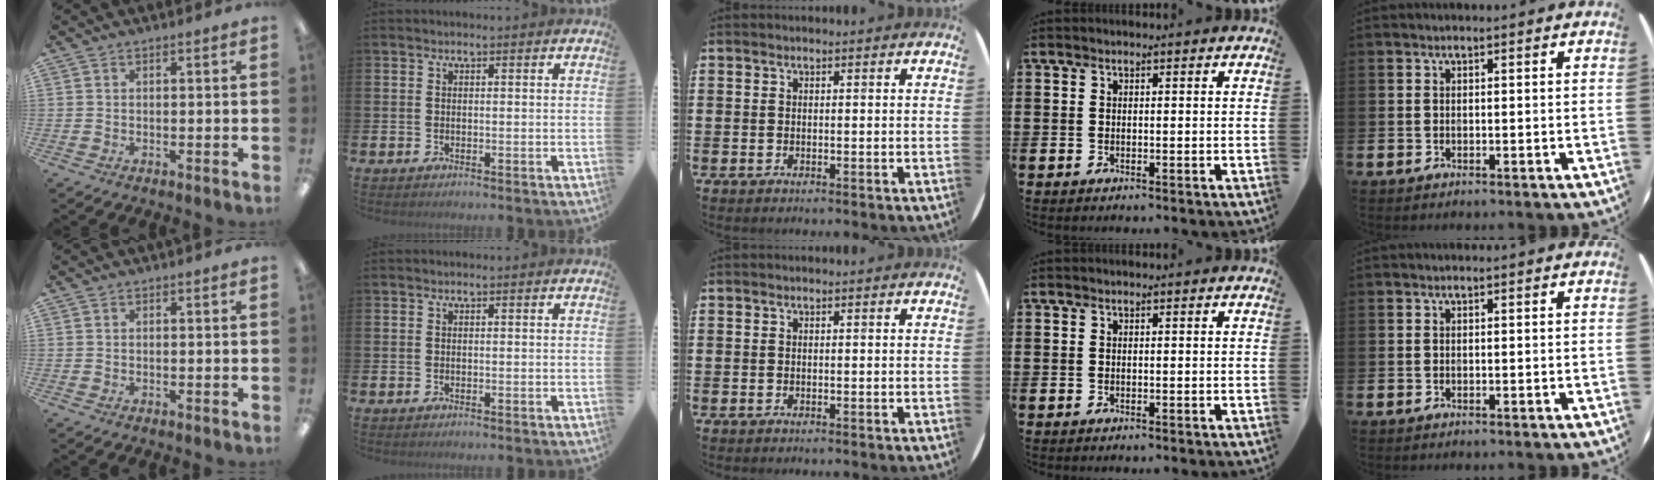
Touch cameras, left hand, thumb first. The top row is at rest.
{}